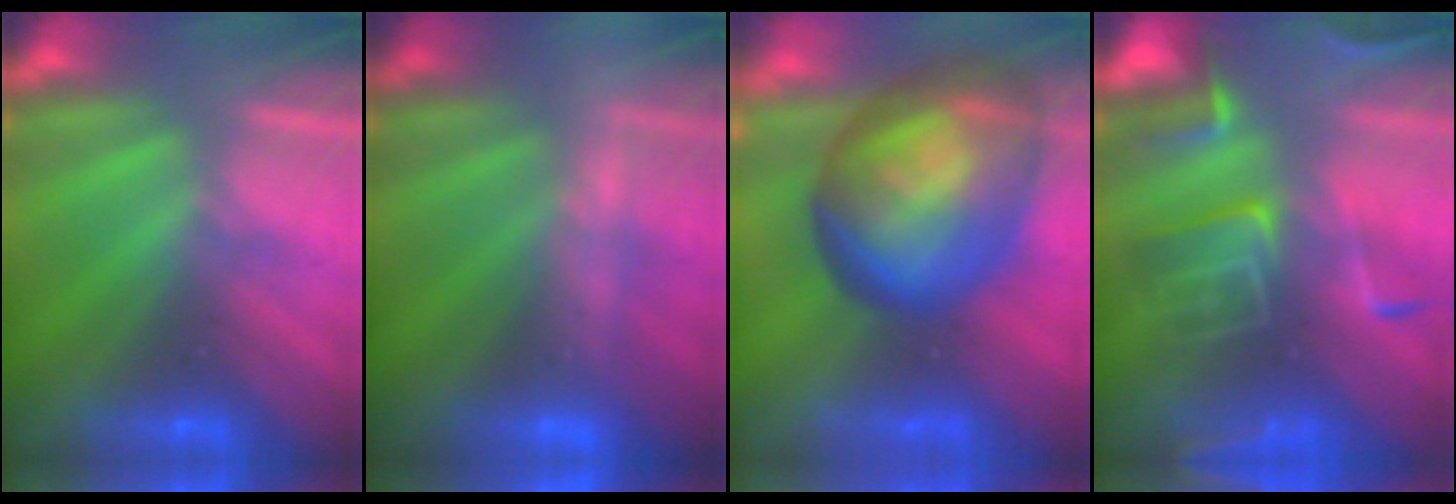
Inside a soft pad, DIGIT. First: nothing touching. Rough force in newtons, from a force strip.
{"total": 2.3}
{"total": 7.7}
{"total": 6.8}